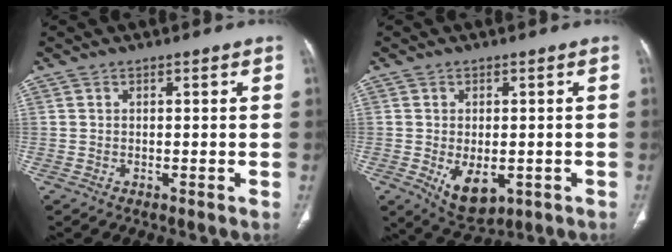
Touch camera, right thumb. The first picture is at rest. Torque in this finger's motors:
{"motor_torque": [-0.26, 0.41, -0.06, 0.02, 0.14]}